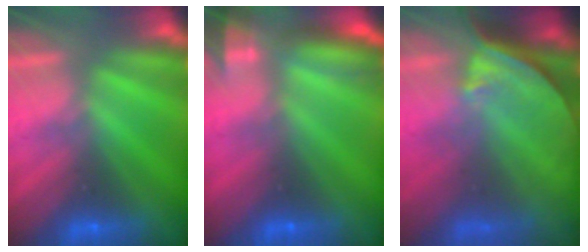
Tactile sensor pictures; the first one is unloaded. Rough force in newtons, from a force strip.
{"total": 7.4}
{"total": 7.6}